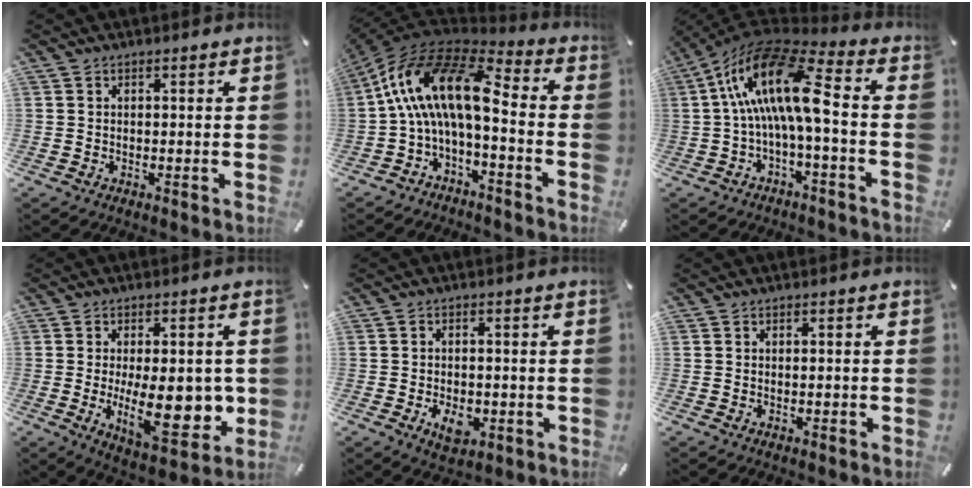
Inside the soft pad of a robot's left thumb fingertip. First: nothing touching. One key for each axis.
{"total": 16.3, "fx": 0.7, "fy": 7.7, "fz": 14.4, "tx": -0.302, "ty": -0.005, "tz": 0.006}
{"total": 18.1, "fx": -0.3, "fy": 7.0, "fz": 16.7, "tx": -0.311, "ty": 0.015, "tz": -0.006}
{"total": 17.1, "fx": -0.9, "fy": 7.7, "fz": 15.3, "tx": -0.221, "ty": -0.025, "tz": -0.007}
{"total": 5.9, "fx": -1.7, "fy": 4.0, "fz": 4.0, "tx": -0.066, "ty": -0.003, "tz": -0.032}
{"total": 0.0}